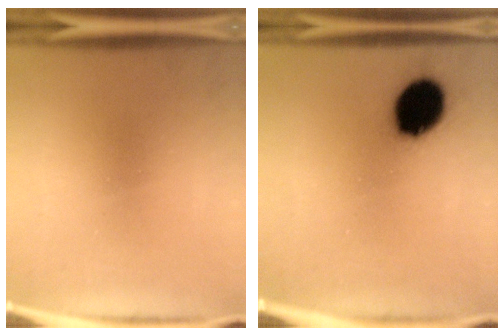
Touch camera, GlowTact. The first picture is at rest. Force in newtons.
{"total": 13.6}